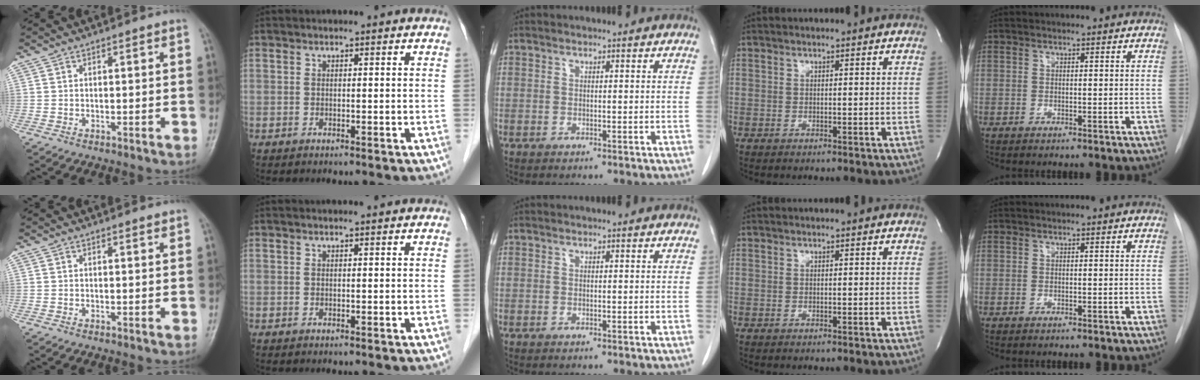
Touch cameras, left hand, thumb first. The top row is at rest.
{"thumb": {"total": 0.9, "force": [0.8, 0.2, 0.5], "torque": [-0.007, -0.004, 0.011]}, "index": {"total": 0.6, "force": [0.6, 0.0, 0.2], "torque": [-0.007, 0.004, 0.009]}}